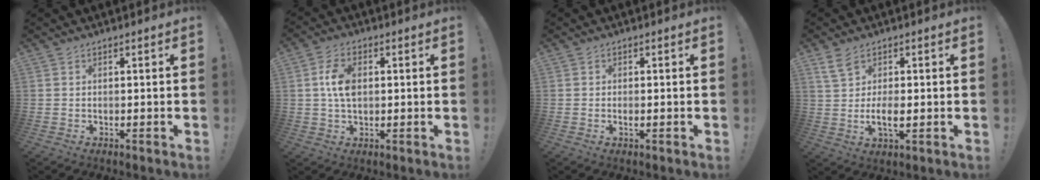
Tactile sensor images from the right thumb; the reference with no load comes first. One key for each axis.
{"total": 7.9, "fx": 0.9, "fy": 5.0, "fz": 6.1, "tx": -0.112, "ty": 0.005, "tz": 0.017}
{"total": 1.1, "fx": -0.1, "fy": 0.0, "fz": 1.1, "tx": -0.010, "ty": -0.005, "tz": -0.003}
{"total": 6.6, "fx": 0.5, "fy": 3.3, "fz": 5.7, "tx": -0.101, "ty": -0.008, "tz": 0.010}